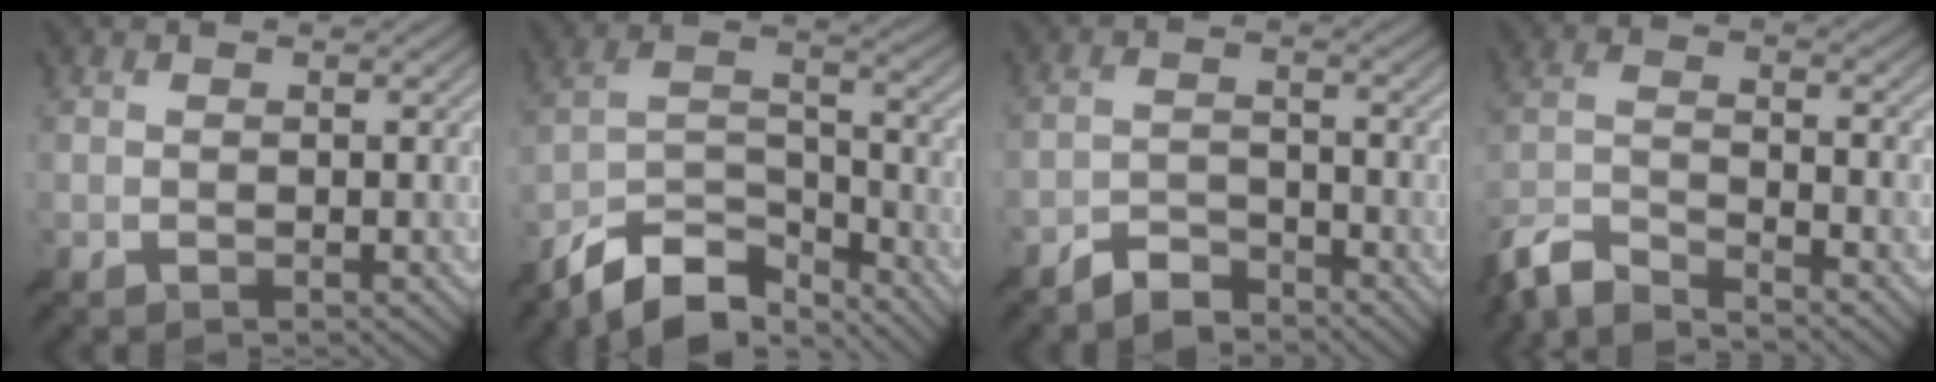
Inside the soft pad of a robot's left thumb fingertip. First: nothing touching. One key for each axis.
{"total": 11.1, "fx": -9.3, "fy": 3.4, "fz": 4.8, "tx": -0.088, "ty": 0.006, "tz": -0.183}
{"total": 4.0, "fx": -3.6, "fy": 1.3, "fz": 1.1, "tx": -0.018, "ty": 0.000, "tz": -0.075}
{"total": 8.6, "fx": -7.6, "fy": 1.7, "fz": 3.6, "tx": -0.073, "ty": -0.009, "tz": -0.157}